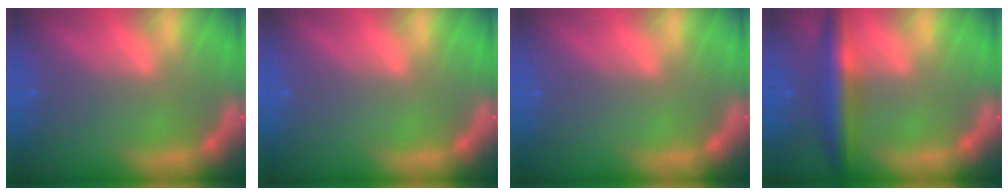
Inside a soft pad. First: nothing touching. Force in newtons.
{"total": 0.0}
{"total": 0.0}
{"total": 5.5}